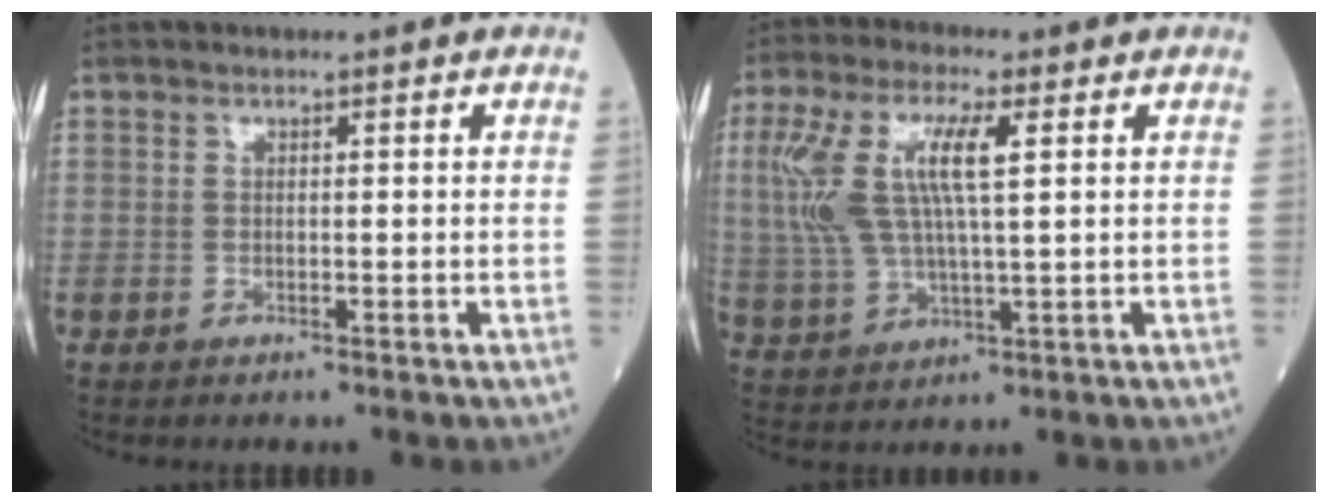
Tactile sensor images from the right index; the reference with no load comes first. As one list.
[{"total": 11.4, "force": [2.7, 2.9, 10.7], "torque": [-0.248, 0.016, 0.055]}]